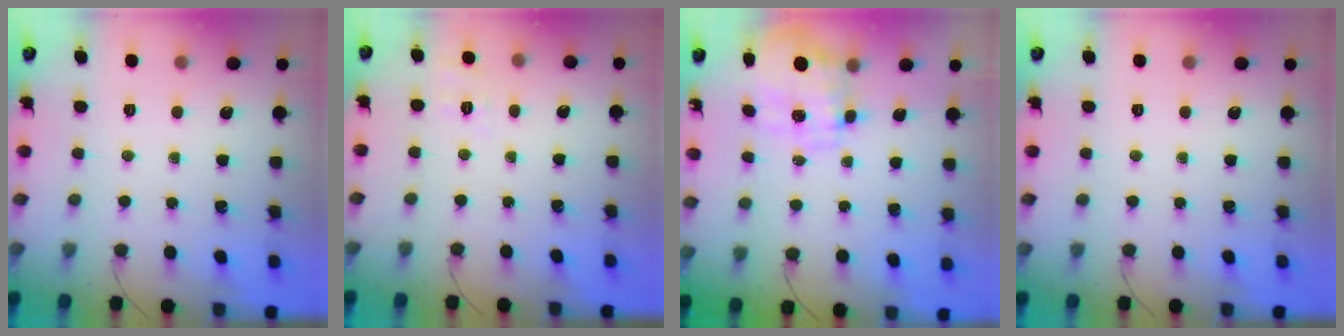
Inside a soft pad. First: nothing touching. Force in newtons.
{"total": 2.2, "press": 0.7, "slide": 2.1}
{"total": 3.4, "press": 3.3, "slide": 1.1}
{"total": 0.0}